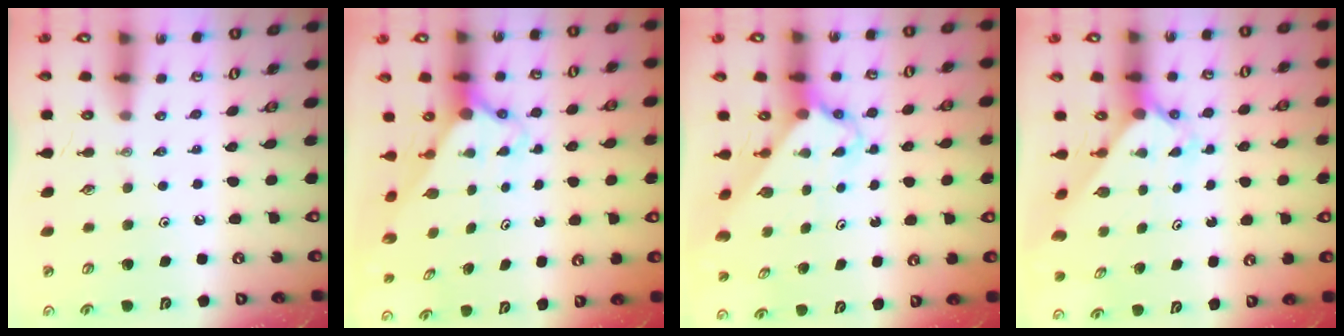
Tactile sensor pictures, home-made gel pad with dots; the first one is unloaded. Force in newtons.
{"total": 2.7, "press": 2.7, "slide": 0.2}
{"total": 2.6, "press": 2.6, "slide": 0.2}
{"total": 2.5, "press": 2.5, "slide": 0.2}